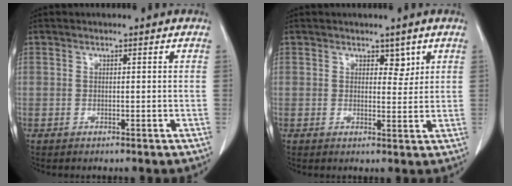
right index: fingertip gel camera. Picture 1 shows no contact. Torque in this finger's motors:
{"motor_torque": [-0.21, 0.21, 0.01, 0.00]}